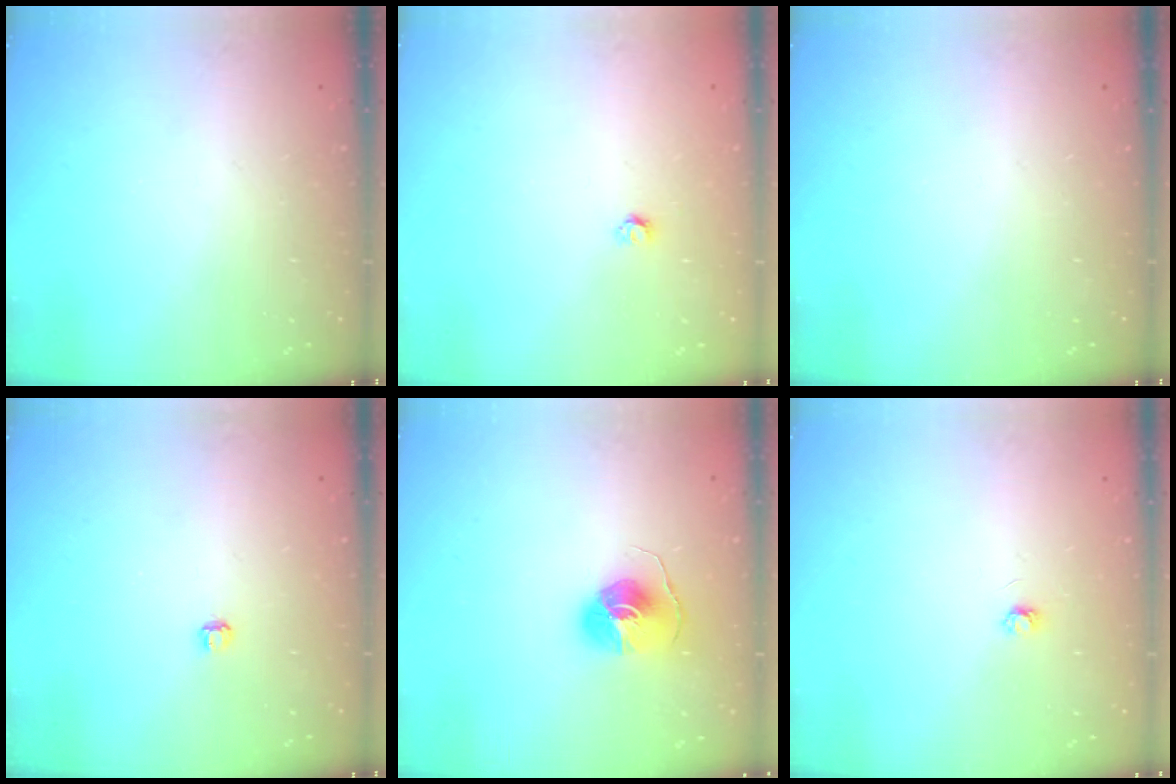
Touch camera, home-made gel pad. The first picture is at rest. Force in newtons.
{"total": 3.2, "press": 3.2, "slide": 0.3}
{"total": 0.0}
{"total": 2.9, "press": 2.9, "slide": 0.3}
{"total": 9.2, "press": 9.2, "slide": 0.4}
{"total": 2.9, "press": 2.9, "slide": 0.3}